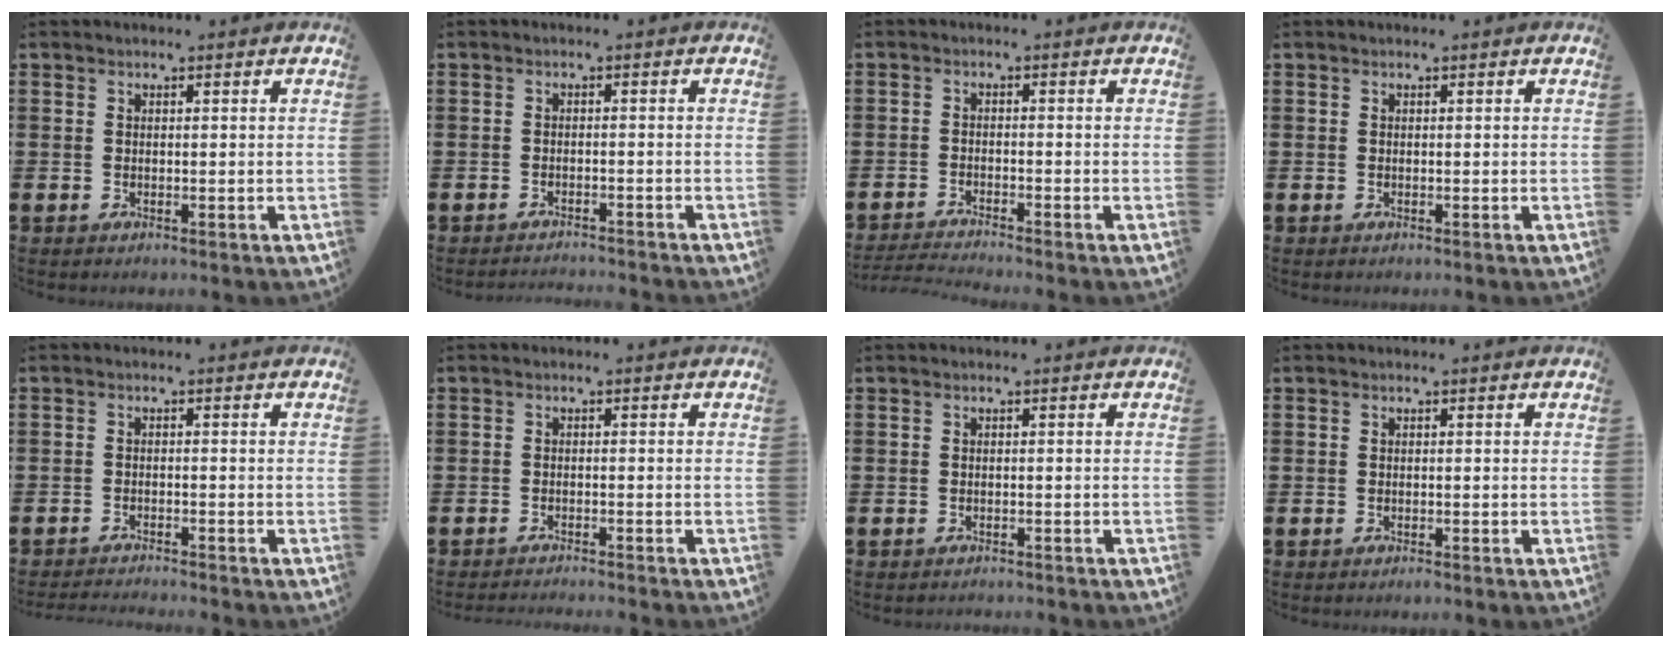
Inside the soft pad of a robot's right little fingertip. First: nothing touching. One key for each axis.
{"total": 1.3, "fx": -1.2, "fy": -0.2, "fz": 0.0, "tx": -0.001, "ty": 0.004, "tz": -0.026}
{"total": 1.5, "fx": -1.5, "fy": -0.2, "fz": 0.4, "tx": -0.007, "ty": 0.003, "tz": -0.030}
{"total": 0.0}
{"total": 1.3, "fx": -1.3, "fy": -0.2, "fz": 0.1, "tx": -0.002, "ty": 0.002, "tz": -0.026}
{"total": 1.0, "fx": -1.0, "fy": -0.2, "fz": 0.0, "tx": 0.000, "ty": 0.001, "tz": -0.021}
{"total": 0.5, "fx": -0.5, "fy": 0.0, "fz": 0.0, "tx": -0.001, "ty": -0.002, "tz": -0.011}
{"total": 0.0}